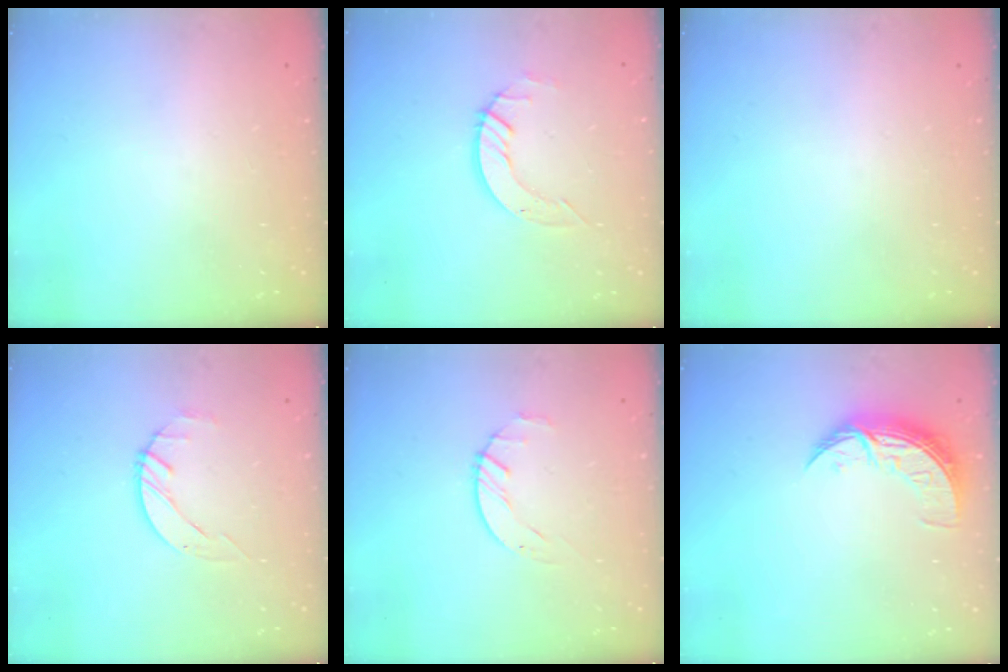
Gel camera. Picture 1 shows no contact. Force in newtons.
{"total": 4.8, "press": 4.8, "slide": 0.3}
{"total": 0.0}
{"total": 1.4, "press": 1.4, "slide": 0.2}
{"total": 1.6, "press": 1.6, "slide": 0.3}
{"total": 9.0, "press": 9.0, "slide": 0.5}